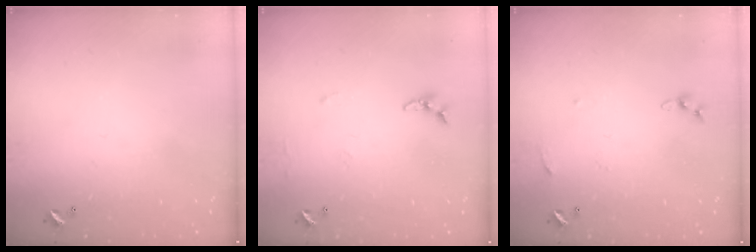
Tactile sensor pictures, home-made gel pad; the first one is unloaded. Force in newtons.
{"total": 5.2, "press": 5.2, "slide": 0.5}
{"total": 5.1, "press": 5.0, "slide": 0.6}